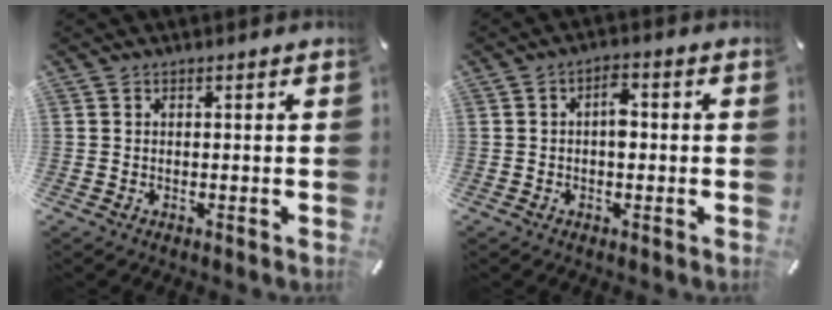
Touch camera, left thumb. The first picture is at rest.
{"total": 3.7, "force": [-0.1, 2.0, 3.0], "torque": [-0.044, 0.006, -0.007]}